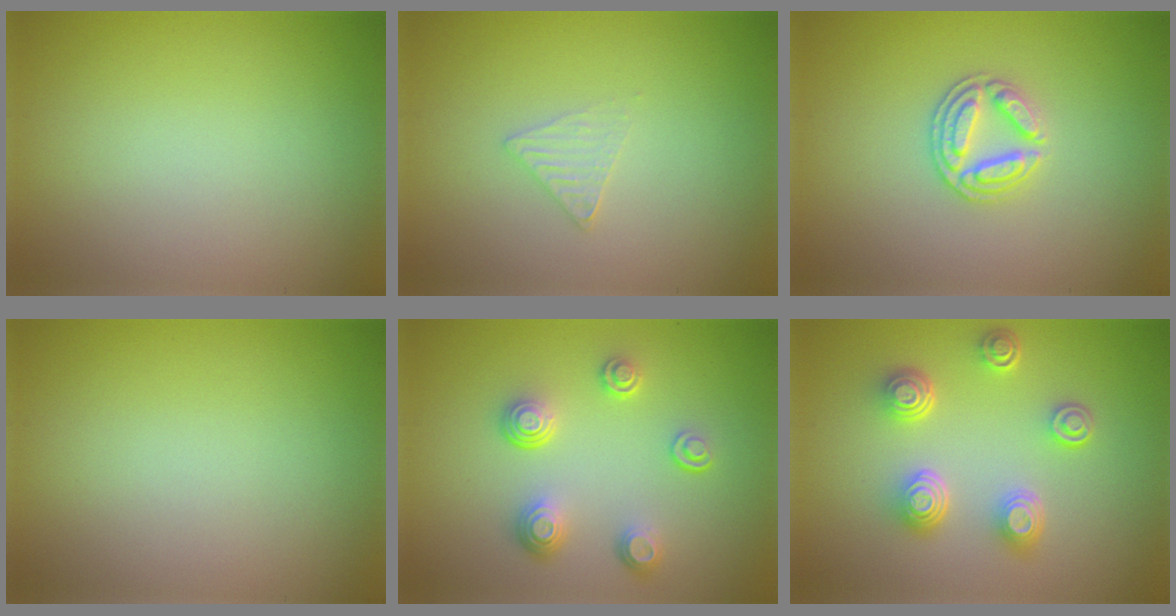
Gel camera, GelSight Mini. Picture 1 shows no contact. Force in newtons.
{"total": 1.4, "press": 1.3, "slide": 0.2}
{"total": 3.1, "press": 2.9, "slide": 1.1}
{"total": 0.0}
{"total": 3.9, "press": 2.9, "slide": 2.6}
{"total": 4.6, "press": 3.5, "slide": 3.0}